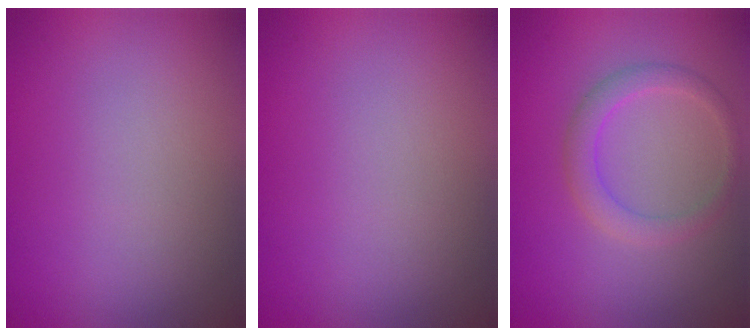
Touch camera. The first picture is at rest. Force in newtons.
{"total": 0.0}
{"total": 2.4, "press": 2.4, "slide": 0.1}